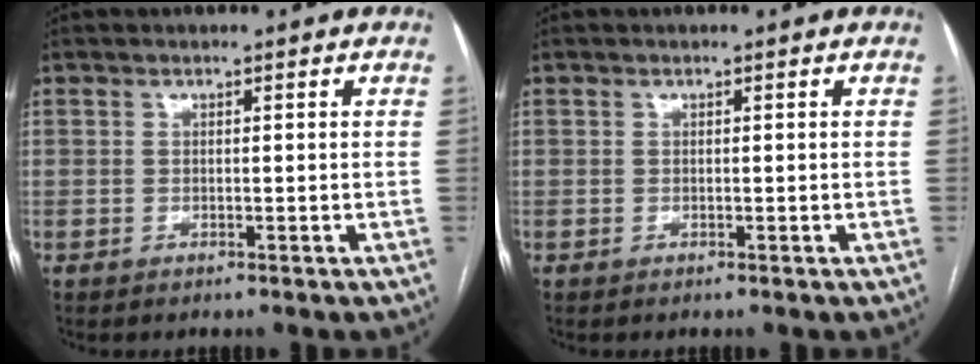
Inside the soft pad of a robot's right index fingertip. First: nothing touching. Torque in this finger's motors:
{"motor_torque": [0.00, 0.00, 0.00, 0.00]}